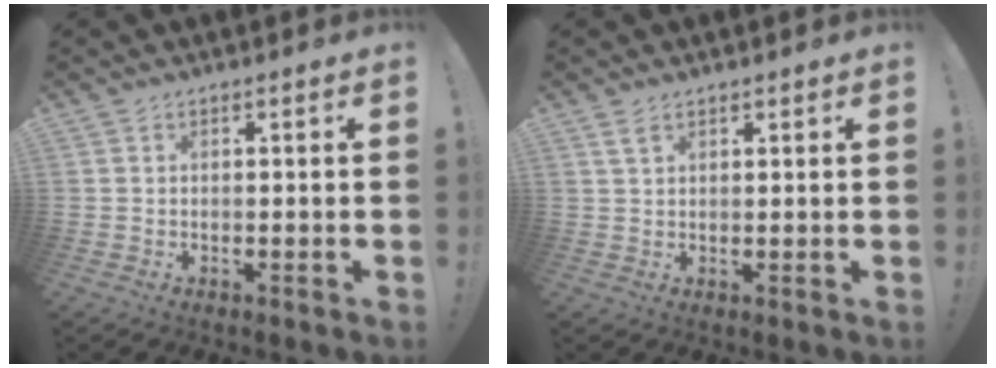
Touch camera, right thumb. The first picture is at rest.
{"total": 3.0, "force": [1.8, 1.5, 1.8], "torque": [-0.023, -0.005, 0.032]}